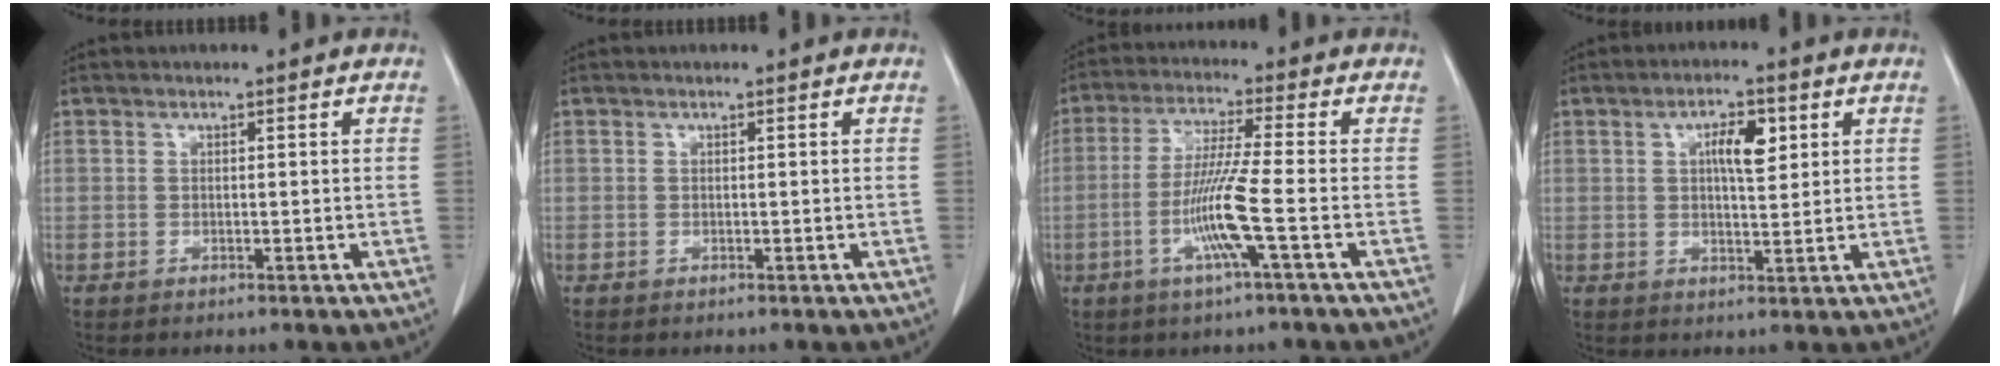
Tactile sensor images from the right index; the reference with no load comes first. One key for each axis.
{"total": 0.0}
{"total": 9.0, "fx": -2.8, "fy": -1.1, "fz": 8.4, "tx": -0.169, "ty": -0.011, "tz": -0.057}
{"total": 5.3, "fx": 1.8, "fy": 1.7, "fz": 4.7, "tx": -0.079, "ty": 0.004, "tz": 0.030}